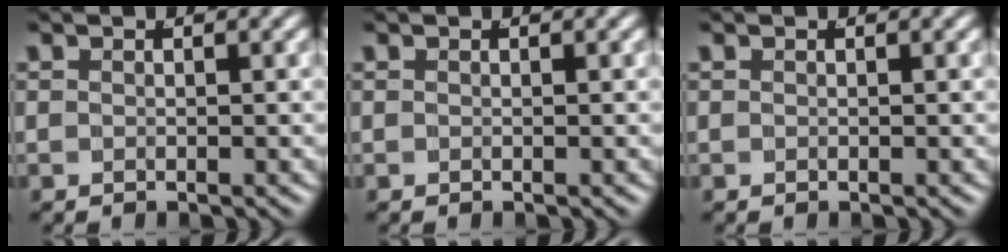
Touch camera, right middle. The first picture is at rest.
{"total": 0.0}
{"total": 0.0}